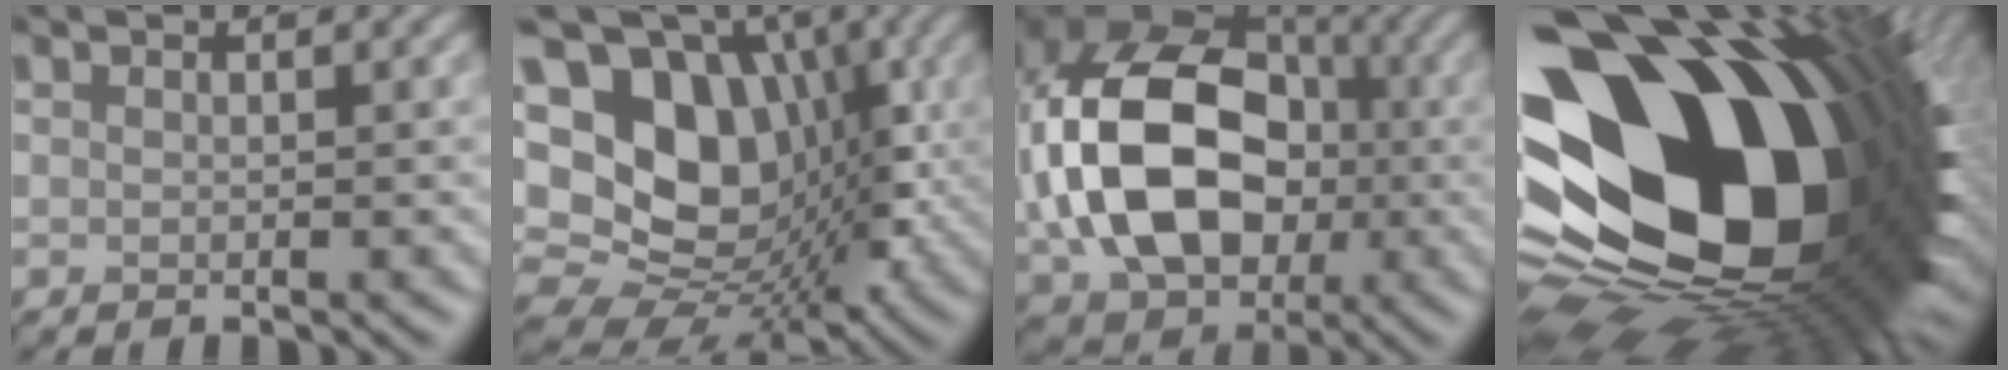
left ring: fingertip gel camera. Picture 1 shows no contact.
{"total": 15.8, "force": [0.9, 11.6, 10.7], "torque": [-0.173, 0.019, 0.016]}
{"total": 14.9, "force": [-2.1, 10.7, 10.1], "torque": [-0.210, -0.003, -0.048]}
{"total": 20.8, "force": [0.5, 13.7, 15.7], "torque": [-0.259, -0.057, 0.025]}